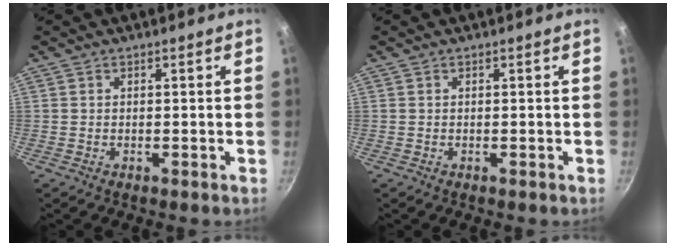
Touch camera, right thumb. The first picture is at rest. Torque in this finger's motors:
{"motor_torque": [-0.01, 0.01, -0.17, 0.20, 0.00]}